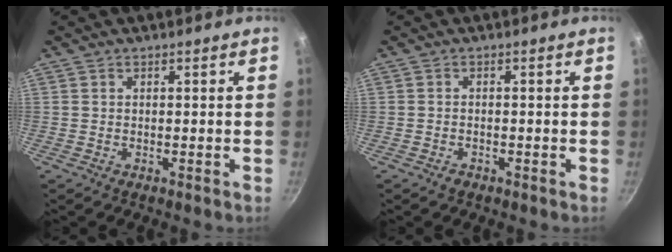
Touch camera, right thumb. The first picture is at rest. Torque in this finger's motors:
{"motor_torque": [-0.22, 0.00, -0.50, 0.03, -0.02]}